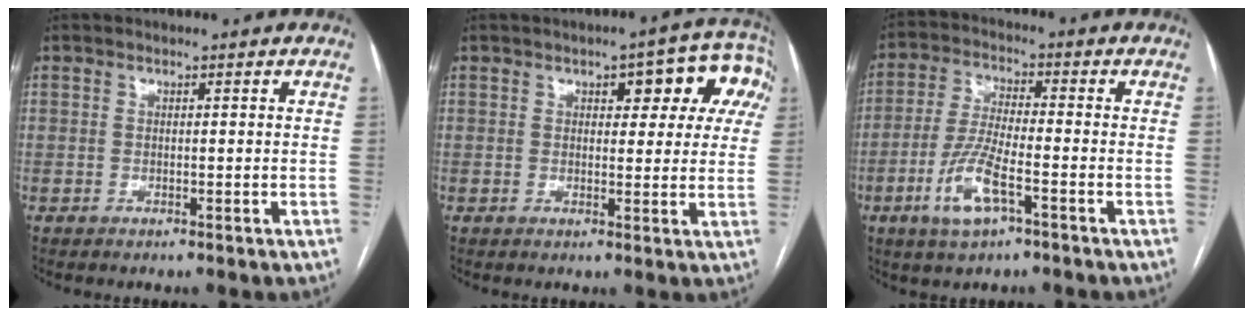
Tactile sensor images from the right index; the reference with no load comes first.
{"total": 10.1, "force": [4.0, 4.2, 8.3], "torque": [-0.081, 0.030, 0.044]}
{"total": 8.8, "force": [-4.0, 1.9, 7.6], "torque": [-0.166, -0.010, -0.075]}